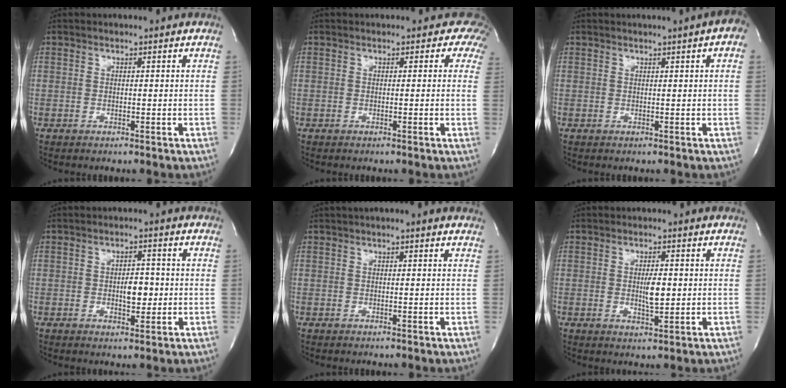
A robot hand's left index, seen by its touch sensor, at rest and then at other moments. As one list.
[{"total": 2.7, "force": [1.0, 2.4, 0.9], "torque": [0.019, -0.005, -0.013]}, {"total": 3.0, "force": [1.1, 0.3, 2.8], "torque": [-0.031, 0.005, 0.009]}, {"total": 3.9, "force": [-0.4, 1.9, 3.4], "torque": [-0.046, 0.002, -0.002]}, {"total": 1.7, "force": [0.8, 0.3, 1.4], "torque": [-0.023, 0.012, 0.006]}, {"total": 3.8, "force": [0.0, 1.1, 3.7], "torque": [-0.063, -0.003, 0.003]}]